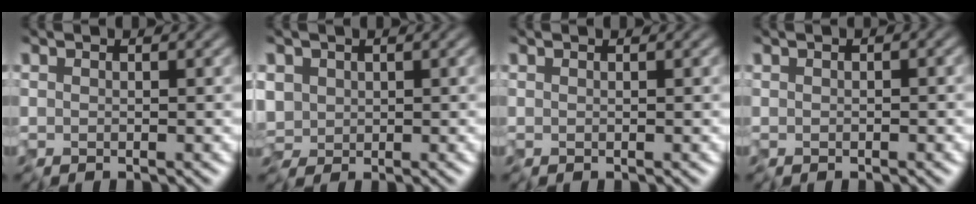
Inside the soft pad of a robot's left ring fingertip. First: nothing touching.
{"total": 2.6, "force": [0.1, 2.3, 1.2], "torque": [-0.040, 0.000, -0.001]}
{"total": 0.0}
{"total": 1.1, "force": [0.2, 0.7, 0.9], "torque": [-0.017, 0.008, -0.003]}